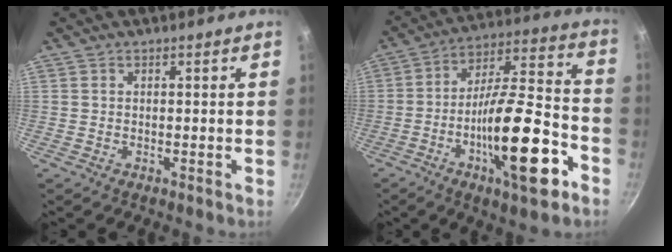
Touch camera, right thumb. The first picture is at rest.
{"total": 21.4, "force": [-8.6, 6.6, 18.5], "torque": [-0.275, 0.052, -0.140]}